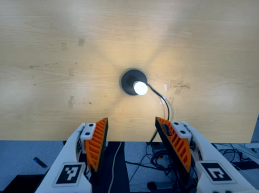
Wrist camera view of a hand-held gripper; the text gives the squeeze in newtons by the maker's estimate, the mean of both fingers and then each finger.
{"total": 0.0}